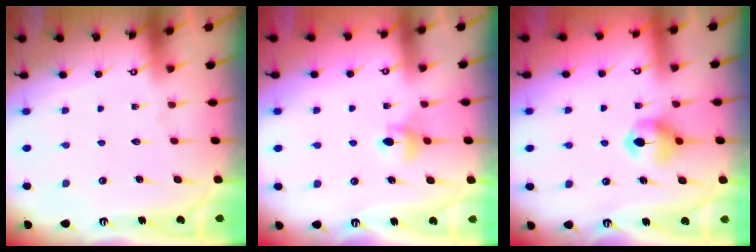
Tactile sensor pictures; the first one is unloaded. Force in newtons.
{"total": 5.6, "press": 5.5, "slide": 0.7}
{"total": 6.4, "press": 6.4, "slide": 0.5}